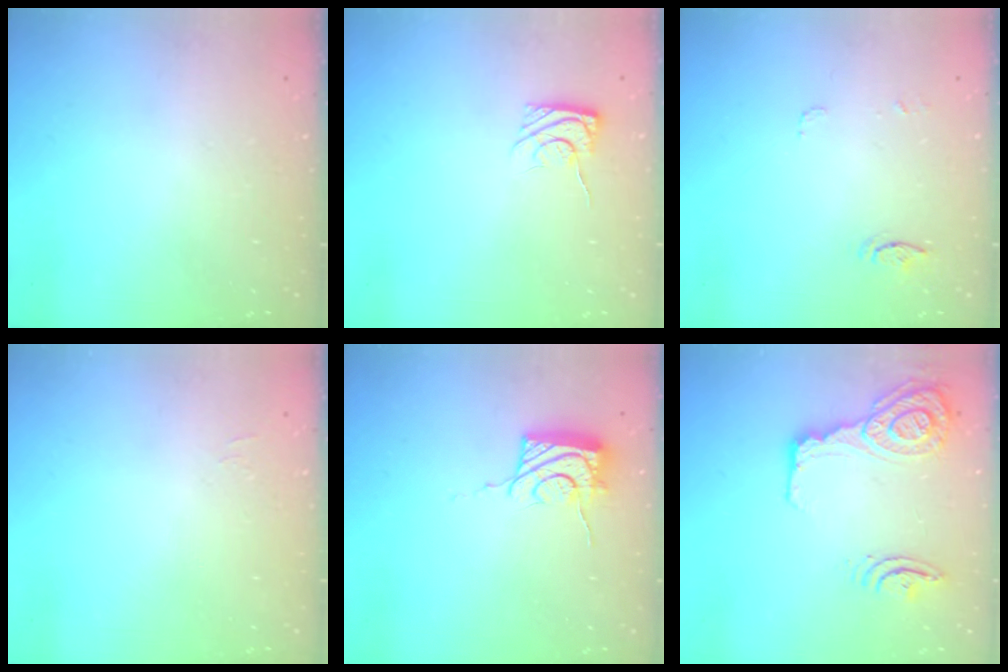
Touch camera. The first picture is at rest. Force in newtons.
{"total": 6.1, "press": 5.9, "slide": 1.6}
{"total": 5.5, "press": 5.4, "slide": 0.4}
{"total": 4.5, "press": 4.4, "slide": 0.9}
{"total": 12.2, "press": 12.0, "slide": 1.8}
{"total": 17.9, "press": 17.6, "slide": 3.7}